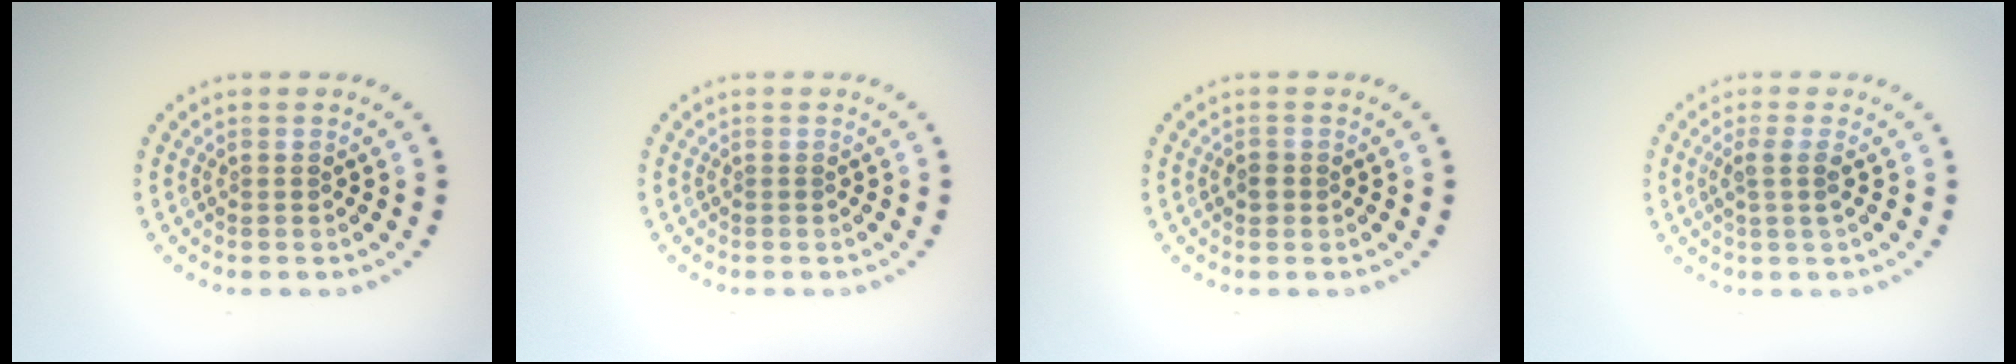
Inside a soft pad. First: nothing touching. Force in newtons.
{"total": 0.0}
{"total": 1.0, "press": 1.0, "slide": 0.1}
{"total": 1.8, "press": 1.5, "slide": 1.1}